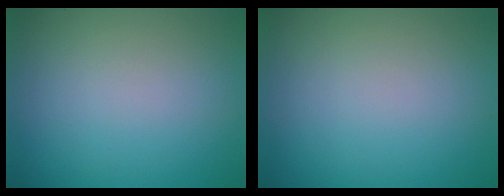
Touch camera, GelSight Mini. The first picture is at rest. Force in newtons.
{"total": 0.0}